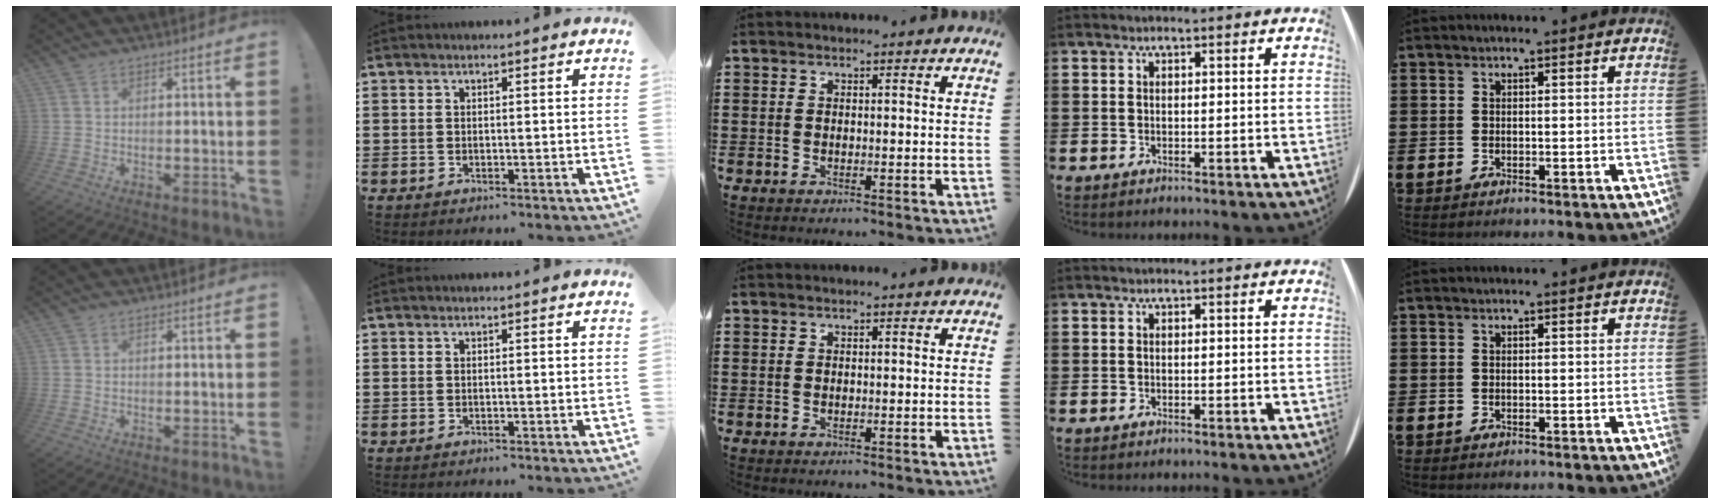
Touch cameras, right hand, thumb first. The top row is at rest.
{}